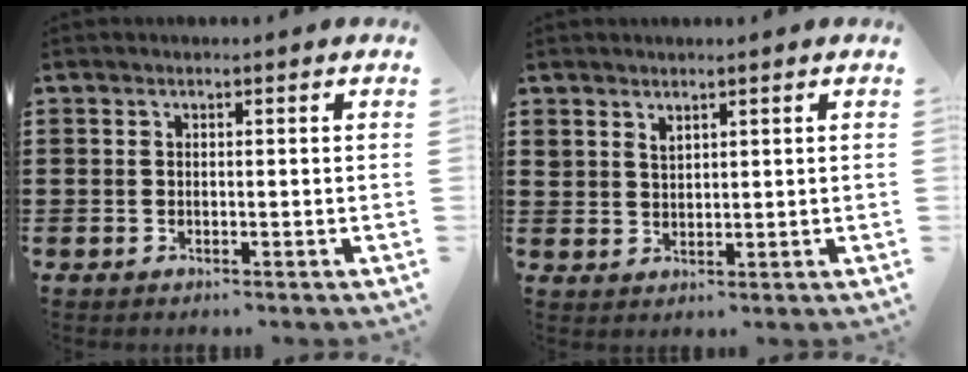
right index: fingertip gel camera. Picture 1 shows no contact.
{"total": 1.8, "force": [1.6, 0.8, 0.2], "torque": [-0.006, 0.003, 0.031]}